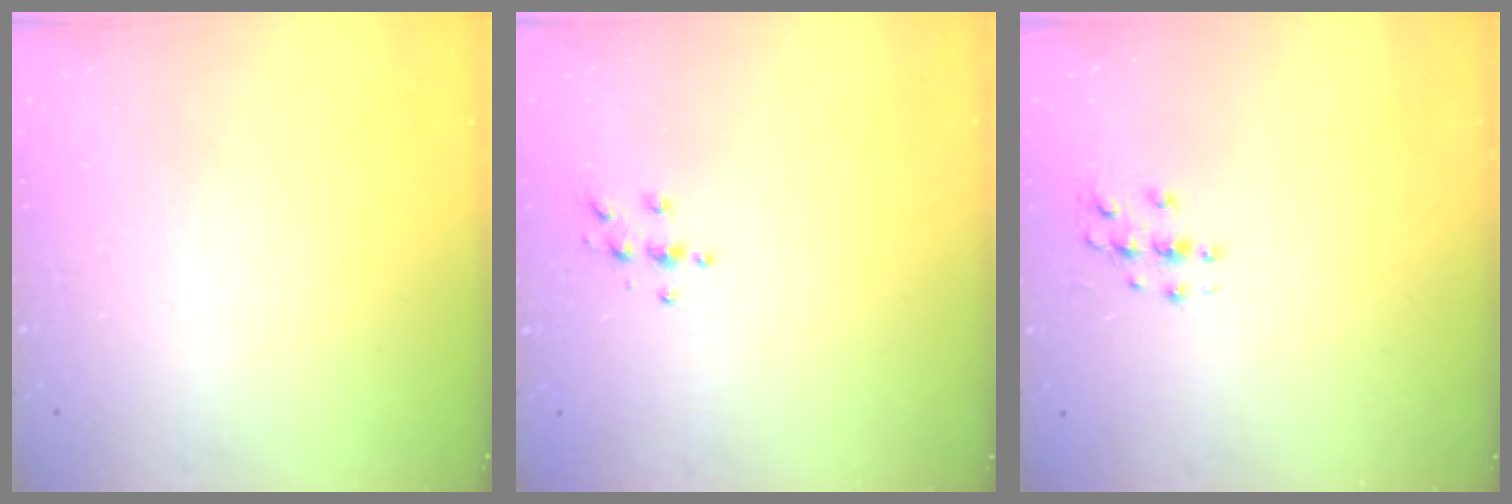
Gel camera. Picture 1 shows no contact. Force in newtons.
{"total": 3.9, "press": 3.9, "slide": 0.4}
{"total": 2.8, "press": 2.8, "slide": 0.3}